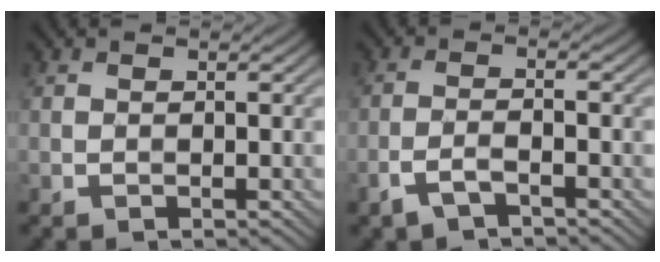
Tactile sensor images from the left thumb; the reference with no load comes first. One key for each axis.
{"total": 3.2, "fx": -2.2, "fy": 0.7, "fz": 2.2, "tx": -0.048, "ty": 0.002, "tz": -0.052}